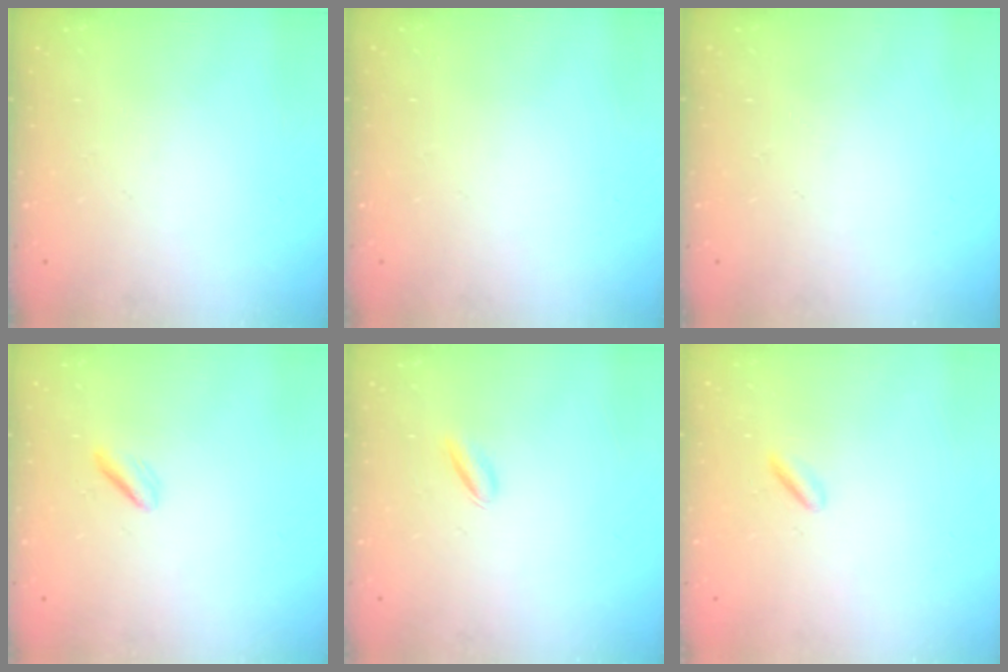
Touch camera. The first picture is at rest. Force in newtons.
{"total": 0.0}
{"total": 0.0}
{"total": 2.0, "press": 2.0, "slide": 0.6}
{"total": 2.6, "press": 2.5, "slide": 0.6}
{"total": 0.9, "press": 0.6, "slide": 0.6}